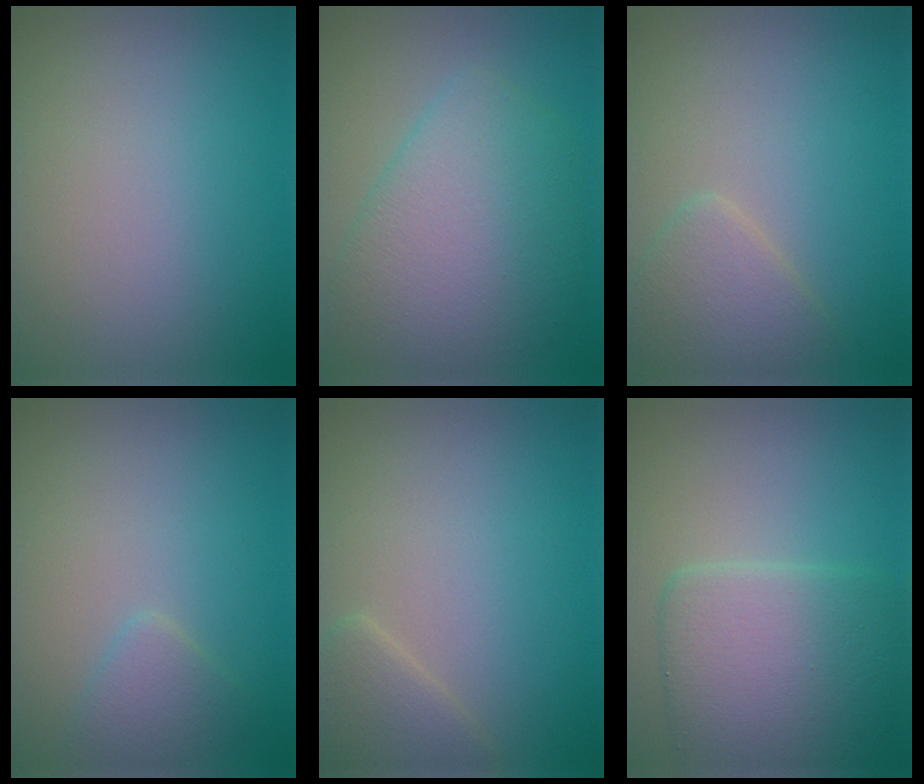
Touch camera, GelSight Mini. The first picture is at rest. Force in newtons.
{"total": 7.5, "press": 7.5, "slide": 0.3}
{"total": 2.8, "press": 2.8, "slide": 0.1}
{"total": 1.9, "press": 1.9, "slide": 0.2}
{"total": 2.4, "press": 2.4, "slide": 0.1}
{"total": 6.2, "press": 6.2, "slide": 0.1}